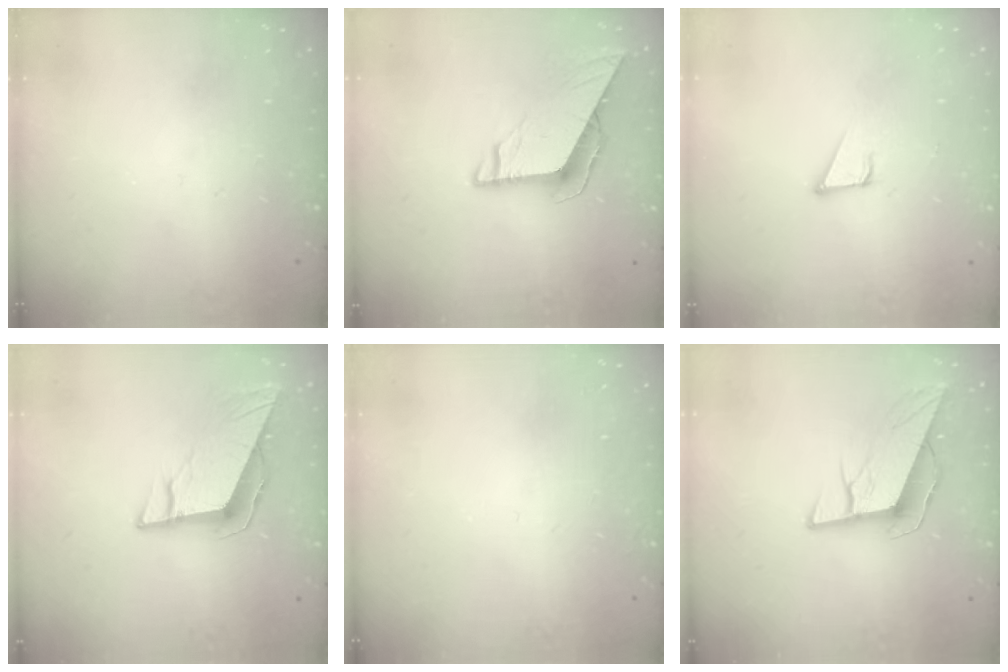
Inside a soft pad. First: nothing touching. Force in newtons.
{"total": 7.6, "press": 7.6, "slide": 0.2}
{"total": 2.1, "press": 2.1, "slide": 0.1}
{"total": 9.6, "press": 9.4, "slide": 1.8}
{"total": 1.5, "press": 1.5, "slide": 0.1}
{"total": 10.3, "press": 9.8, "slide": 3.0}